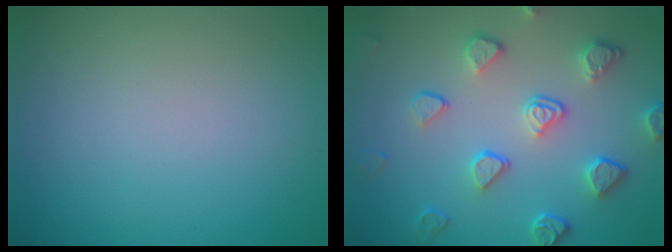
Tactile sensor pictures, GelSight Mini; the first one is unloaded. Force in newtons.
{"total": 4.0, "press": 3.6, "slide": 1.8}